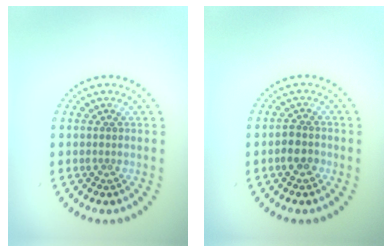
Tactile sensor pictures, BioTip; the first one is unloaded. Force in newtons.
{"total": 1.7, "press": 1.6, "slide": 0.6}